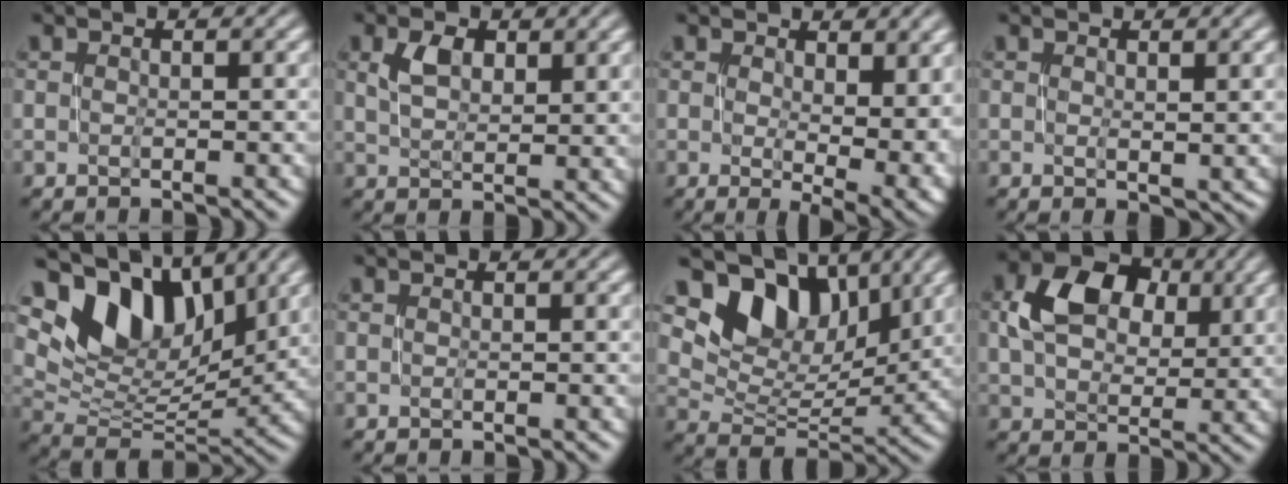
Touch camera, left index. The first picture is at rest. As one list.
[{"total": 3.5, "force": [1.8, 1.9, 2.3], "torque": [-0.043, 0.006, 0.035]}, {"total": 8.0, "force": [0.5, 4.3, 6.8], "torque": [-0.089, -0.009, 0.015]}, {"total": 1.1, "force": [0.3, 0.4, 1.0], "torque": [-0.015, 0.003, 0.007]}, {"total": 10.7, "force": [6.7, 6.0, 5.9], "torque": [-0.101, 0.004, 0.123]}, {"total": 0.0}, {"total": 8.9, "force": [6.0, 5.3, 4.0], "torque": [-0.061, -0.001, 0.105]}, {"total": 7.9, "force": [2.7, 5.5, 5.0], "torque": [-0.097, 0.008, 0.047]}]